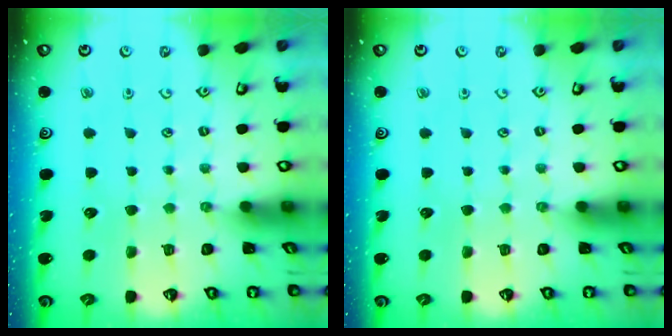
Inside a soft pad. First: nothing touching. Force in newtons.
{"total": 0.0}